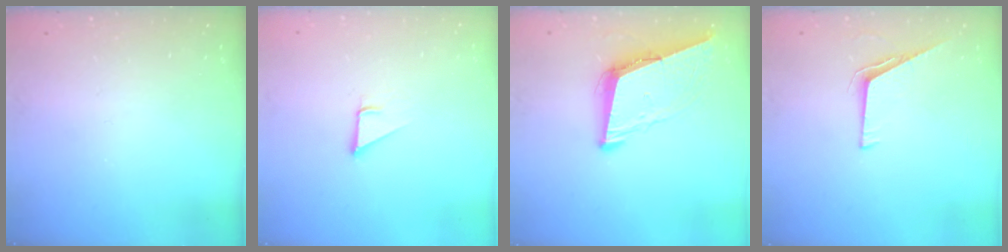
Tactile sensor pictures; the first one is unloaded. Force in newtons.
{"total": 1.6, "press": 1.6, "slide": 0.2}
{"total": 8.9, "press": 8.1, "slide": 3.6}
{"total": 5.4, "press": 5.3, "slide": 0.6}